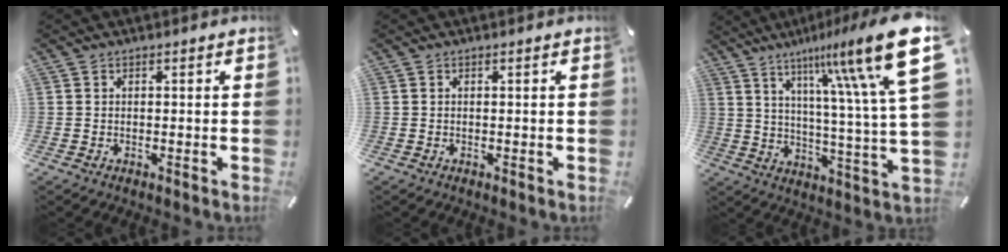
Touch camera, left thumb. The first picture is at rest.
{"total": 0.0}
{"total": 22.5, "force": [11.7, 3.5, 18.9], "torque": [-0.287, -0.073, 0.173]}